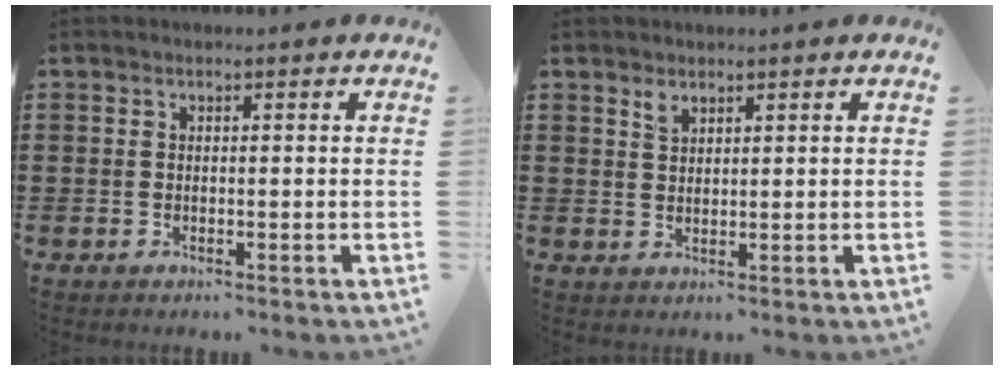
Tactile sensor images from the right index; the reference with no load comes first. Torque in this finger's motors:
{"motor_torque": [0.08, -0.07, 0.07, 0.03]}